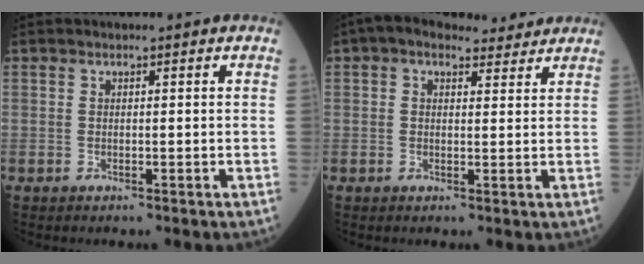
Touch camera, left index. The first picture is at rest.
{"total": 6.1, "force": [4.9, 2.8, 2.3], "torque": [-0.036, 0.030, 0.071]}